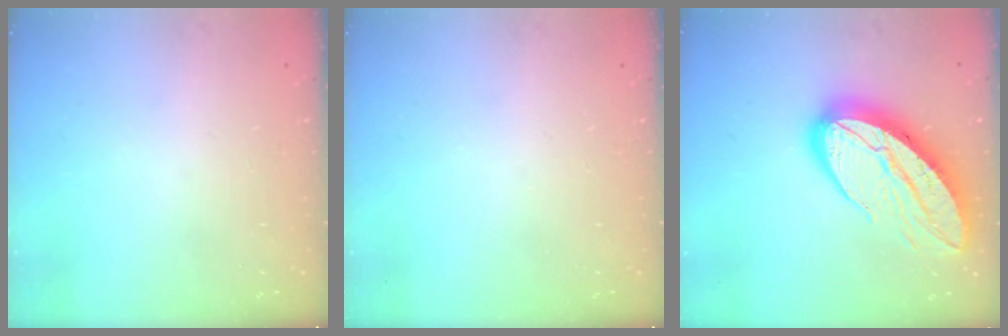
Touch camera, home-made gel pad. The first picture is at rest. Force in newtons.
{"total": 0.0}
{"total": 20.6, "press": 20.5, "slide": 1.8}